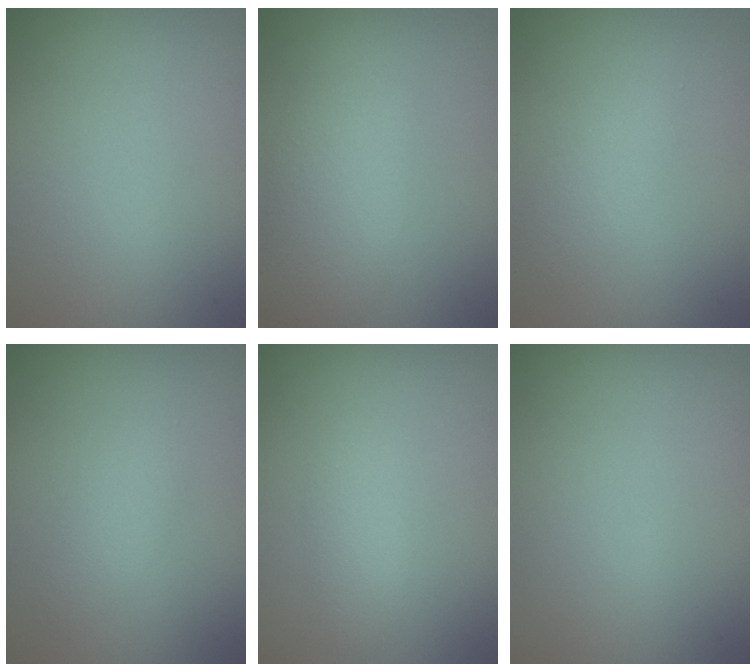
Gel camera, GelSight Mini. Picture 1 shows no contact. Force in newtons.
{"total": 5.5, "press": 5.5, "slide": 0.3}
{"total": 2.4, "press": 2.4, "slide": 0.2}
{"total": 1.7, "press": 1.7, "slide": 0.1}
{"total": 2.0, "press": 2.0, "slide": 0.0}
{"total": 0.0}